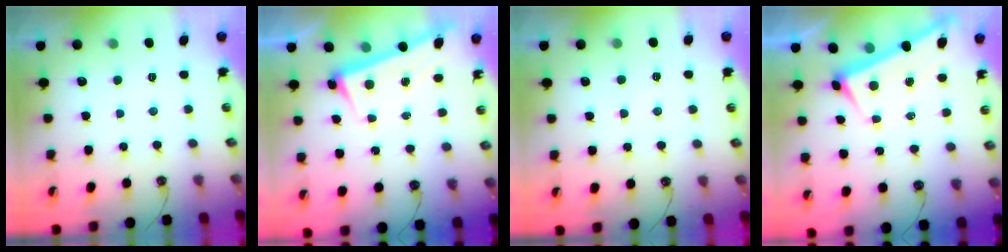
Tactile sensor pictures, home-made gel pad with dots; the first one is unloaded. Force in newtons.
{"total": 2.9, "press": 2.8, "slide": 0.5}
{"total": 3.6, "press": 3.6, "slide": 0.3}
{"total": 3.0, "press": 3.0, "slide": 0.0}